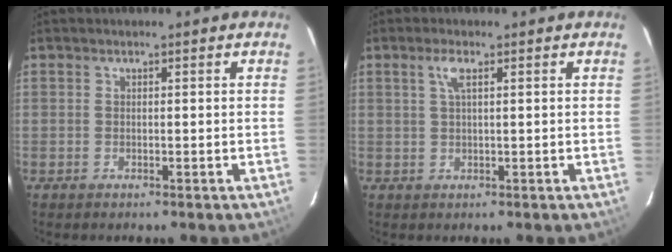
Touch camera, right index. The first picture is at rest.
{"total": 2.3, "force": [1.0, 0.4, 2.1], "torque": [-0.042, 0.004, 0.019]}